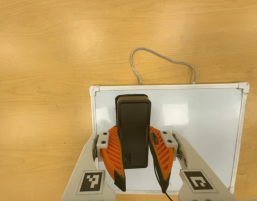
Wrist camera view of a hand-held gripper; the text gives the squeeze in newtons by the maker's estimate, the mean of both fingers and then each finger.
{"total": 8.3, "left": 7.5, "right": 9.1}